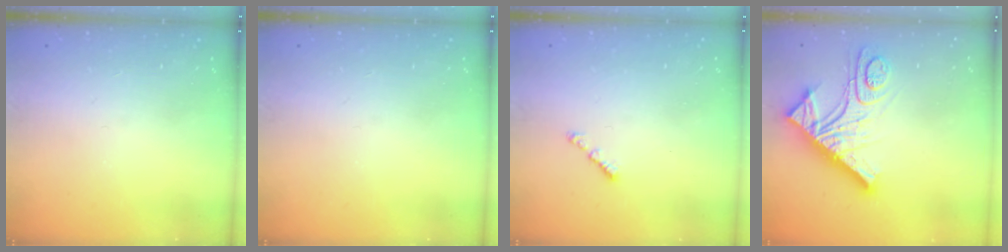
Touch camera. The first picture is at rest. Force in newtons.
{"total": 0.0}
{"total": 1.0, "press": 0.9, "slide": 0.5}
{"total": 16.3, "press": 16.3, "slide": 1.5}